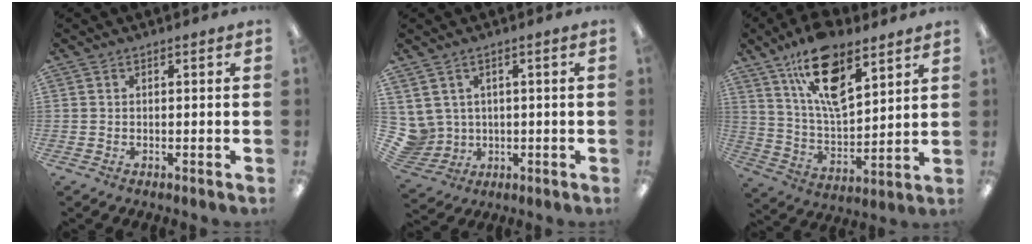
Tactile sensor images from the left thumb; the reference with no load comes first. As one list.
[{"total": 5.5, "force": [1.6, 5.2, 0.9], "torque": [-0.058, -0.007, 0.034]}, {"total": 17.1, "force": [10.9, 7.3, 11.0], "torque": [-0.194, -0.042, 0.191]}]